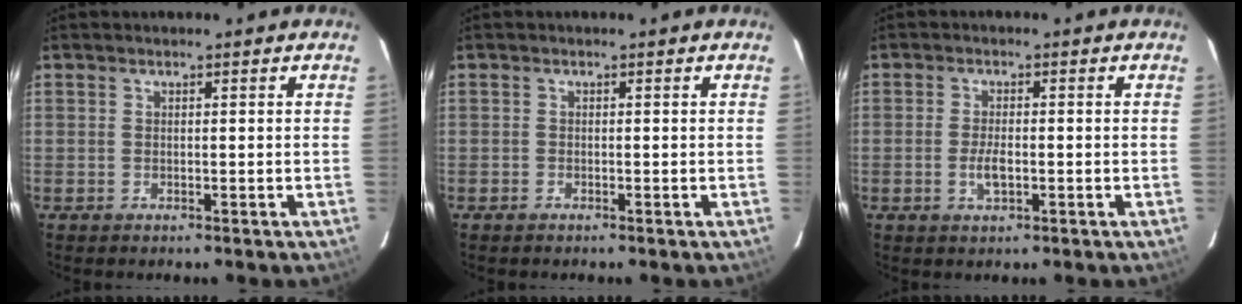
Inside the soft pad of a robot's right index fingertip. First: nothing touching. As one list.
[{"total": 0.5, "force": [-0.5, 0.2, 0.0], "torque": [-0.001, 0.000, -0.012]}, {"total": 3.5, "force": [-1.0, 1.5, 3.0], "torque": [-0.062, -0.002, -0.018]}]